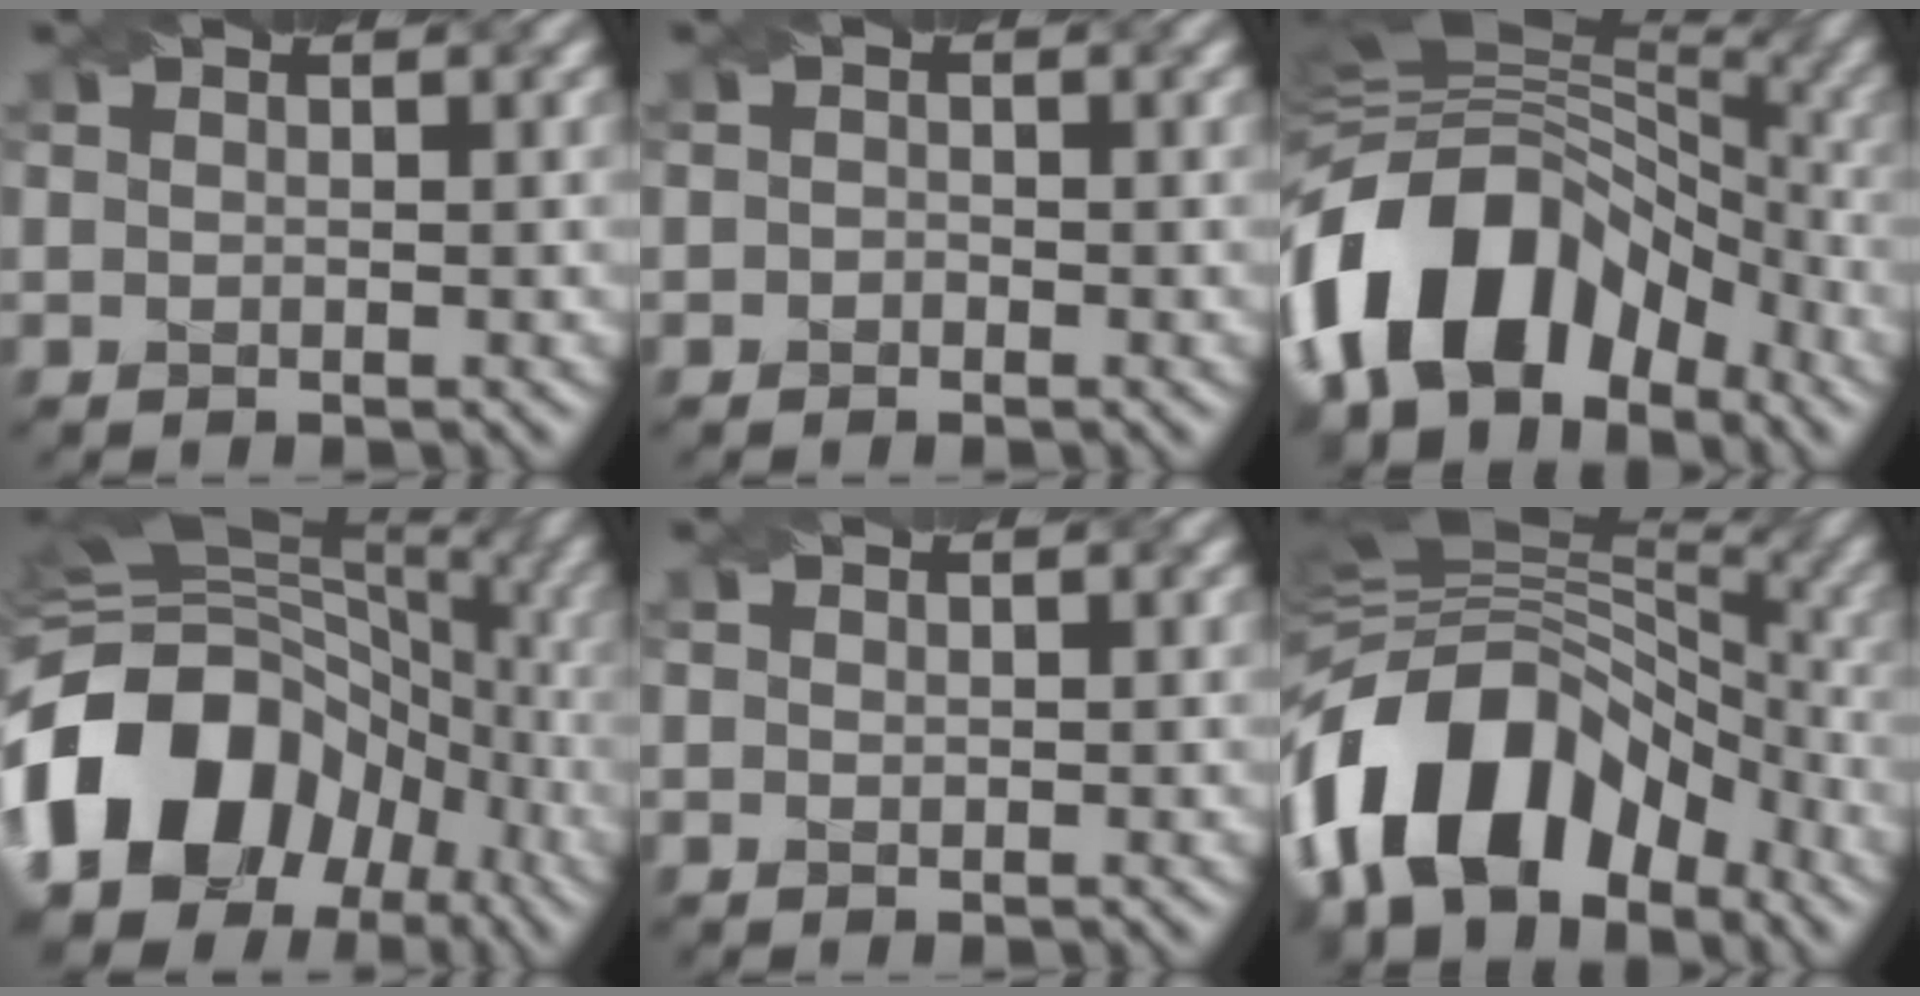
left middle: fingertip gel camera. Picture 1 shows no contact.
{"total": 0.5, "force": [-0.4, 0.3, 0.1], "torque": [0.000, -0.001, -0.011]}
{"total": 14.3, "force": [-6.1, 8.8, 9.5], "torque": [-0.170, 0.030, -0.123]}
{"total": 15.4, "force": [-5.4, 11.4, 8.9], "torque": [-0.171, 0.009, -0.114]}
{"total": 0.0}
{"total": 14.2, "force": [-6.3, 8.3, 9.6], "torque": [-0.169, 0.035, -0.129]}